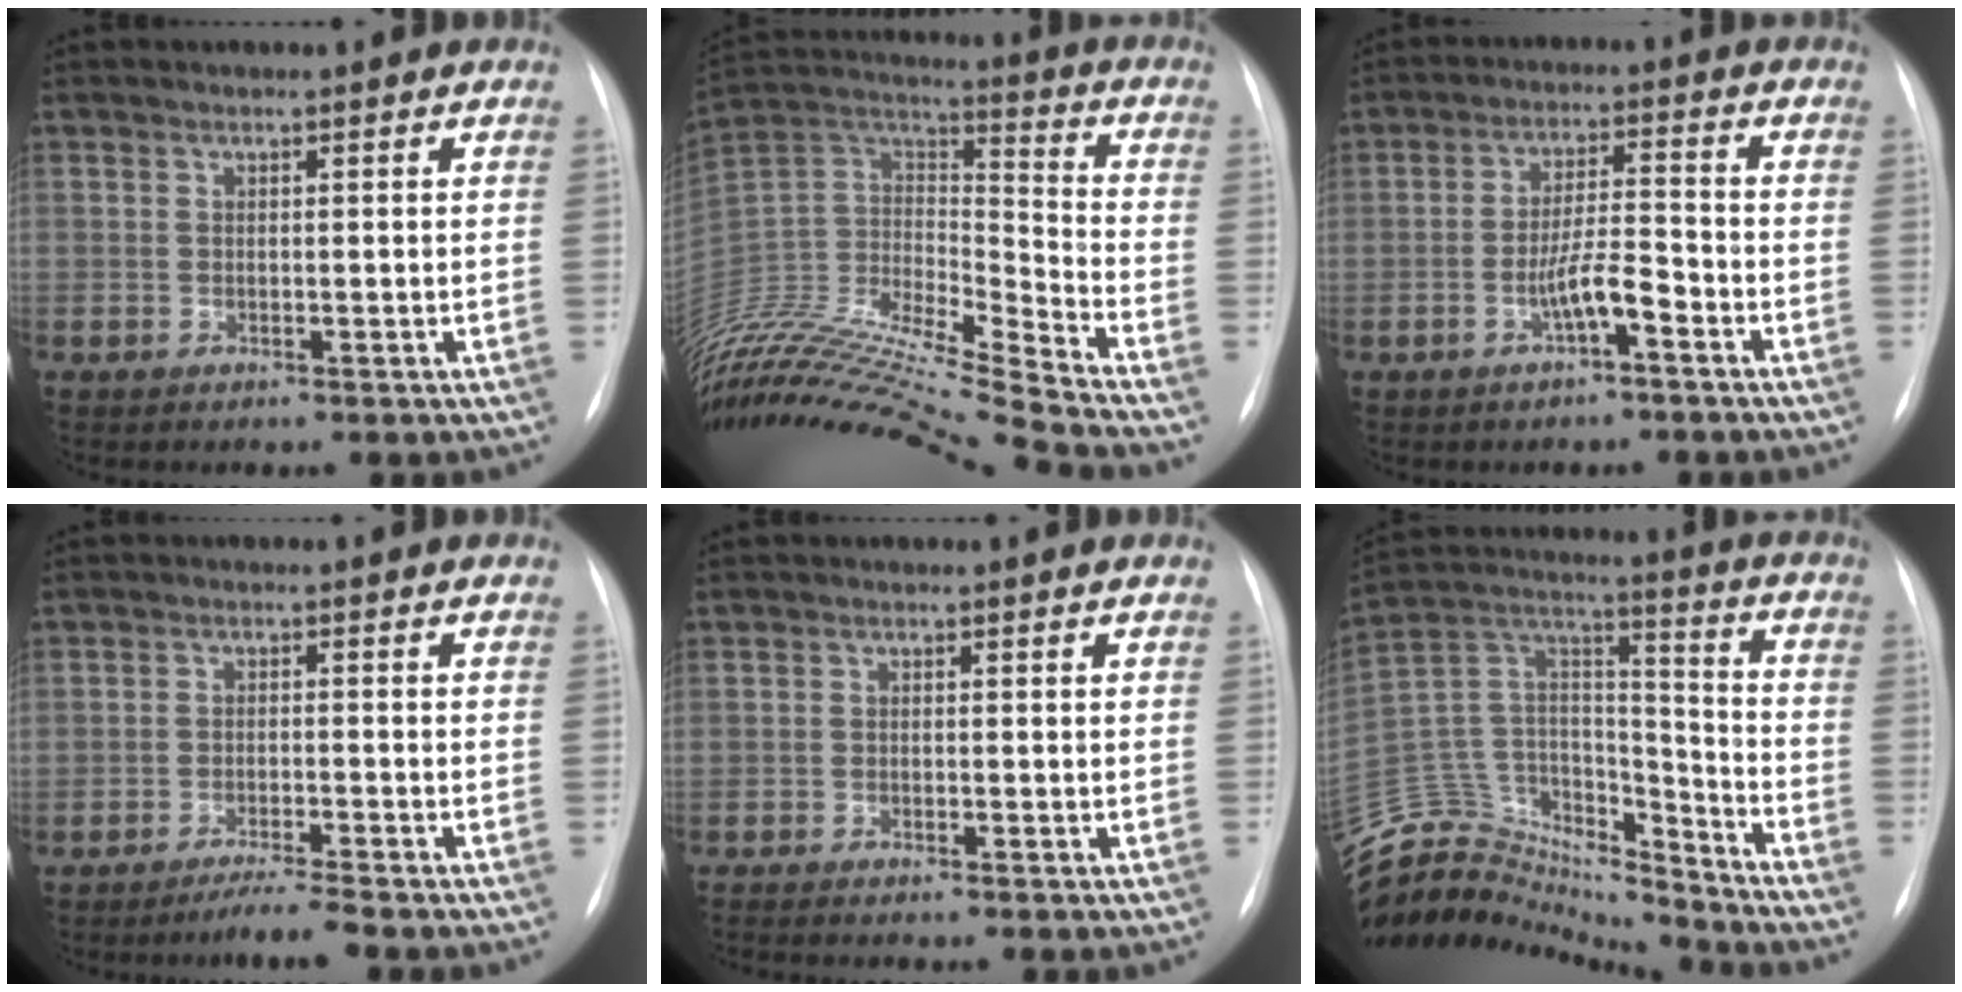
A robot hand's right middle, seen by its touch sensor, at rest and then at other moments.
{"total": 26.0, "force": [-24.3, -1.9, 8.9], "torque": [-0.197, -0.014, -0.418]}
{"total": 7.7, "force": [-3.8, 1.1, 6.6], "torque": [-0.130, 0.011, -0.067]}
{"total": 3.6, "force": [-3.2, -0.6, 1.6], "torque": [-0.030, -0.012, -0.058]}
{"total": 4.2, "force": [-3.6, 0.1, 2.2], "torque": [-0.027, -0.007, -0.050]}
{"total": 21.2, "force": [-20.4, 5.0, 2.9], "torque": [-0.065, 0.074, -0.335]}